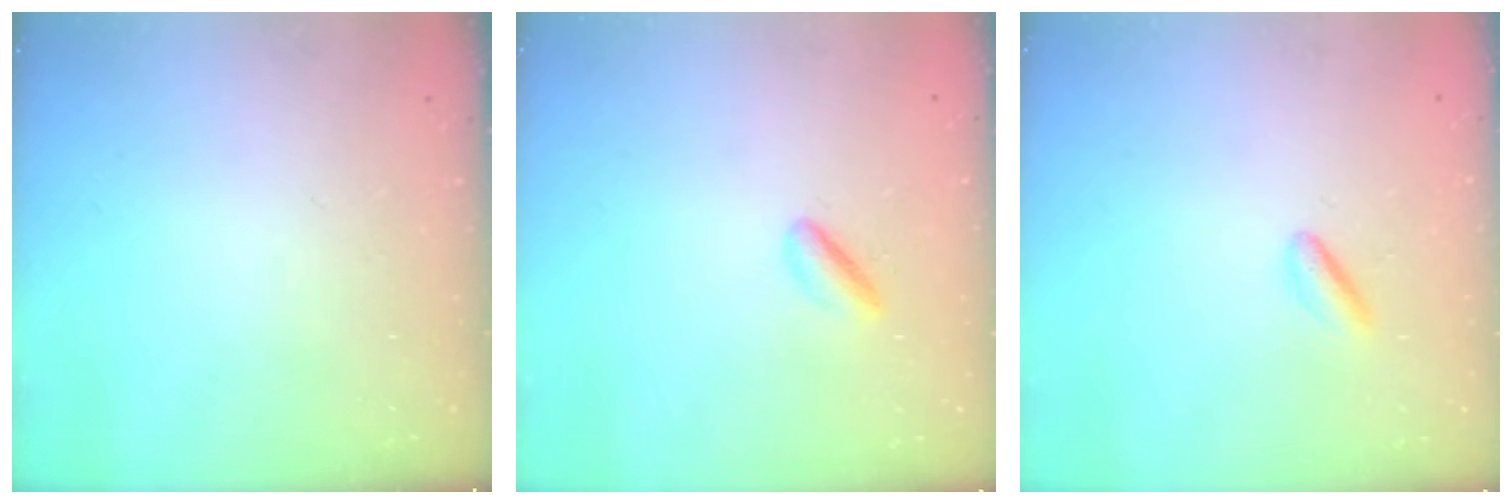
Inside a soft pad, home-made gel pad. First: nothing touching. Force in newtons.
{"total": 3.4, "press": 3.4, "slide": 0.5}
{"total": 2.7, "press": 2.6, "slide": 0.7}